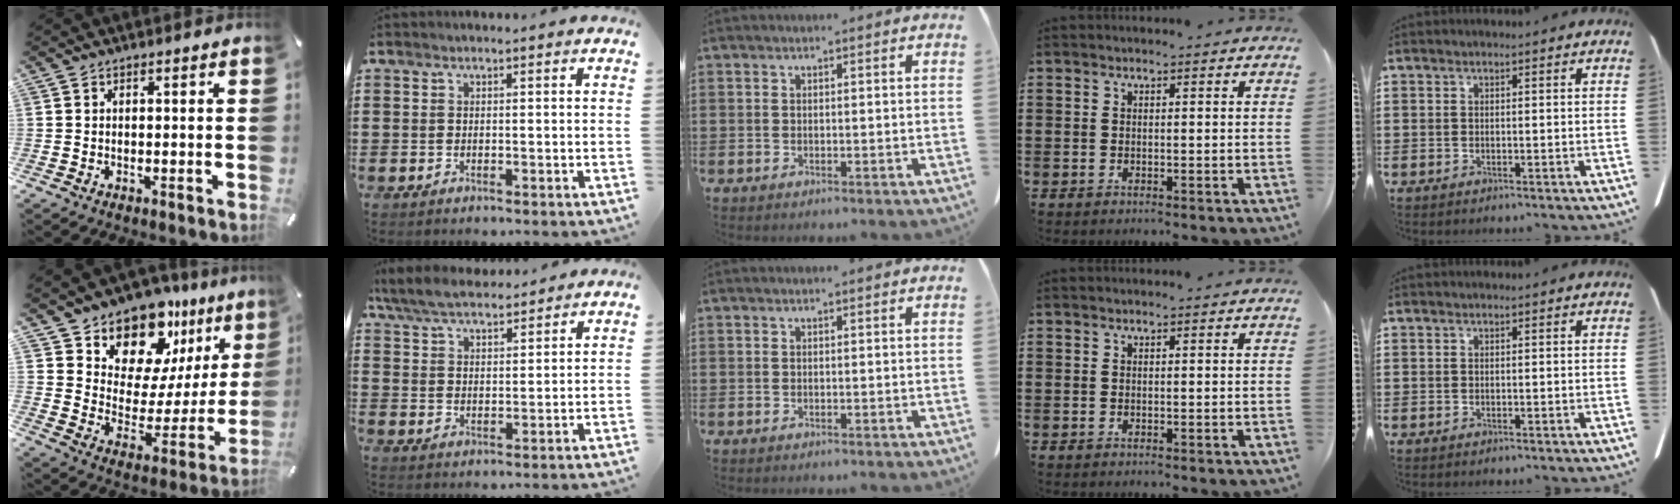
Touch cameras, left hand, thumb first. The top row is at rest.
{"thumb": {"total": 14.7, "force": [12.8, 7.0, 1.9], "torque": [-0.033, -0.142, 0.226]}, "index": {"total": 6.2, "force": [5.7, 1.4, 2.2], "torque": [-0.063, -0.016, 0.103]}}